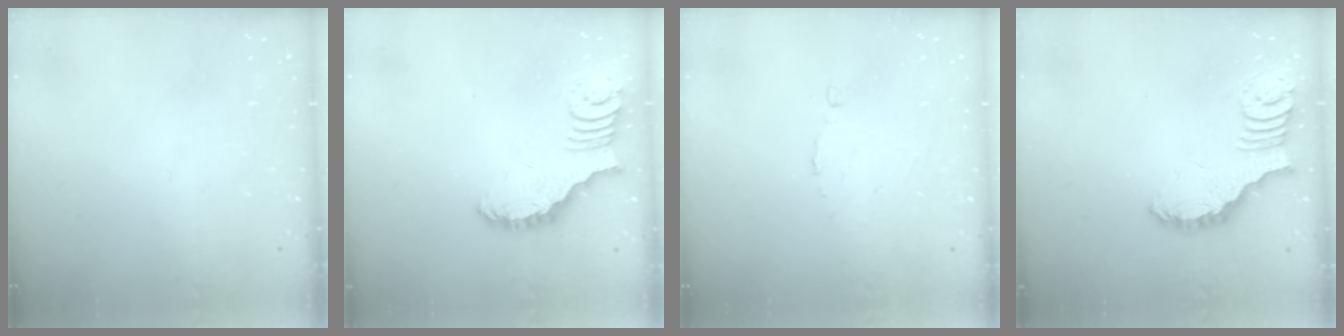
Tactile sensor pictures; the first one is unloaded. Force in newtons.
{"total": 2.7, "press": 2.7, "slide": 0.5}
{"total": 1.9, "press": 1.9, "slide": 0.1}
{"total": 2.6, "press": 2.6, "slide": 0.5}